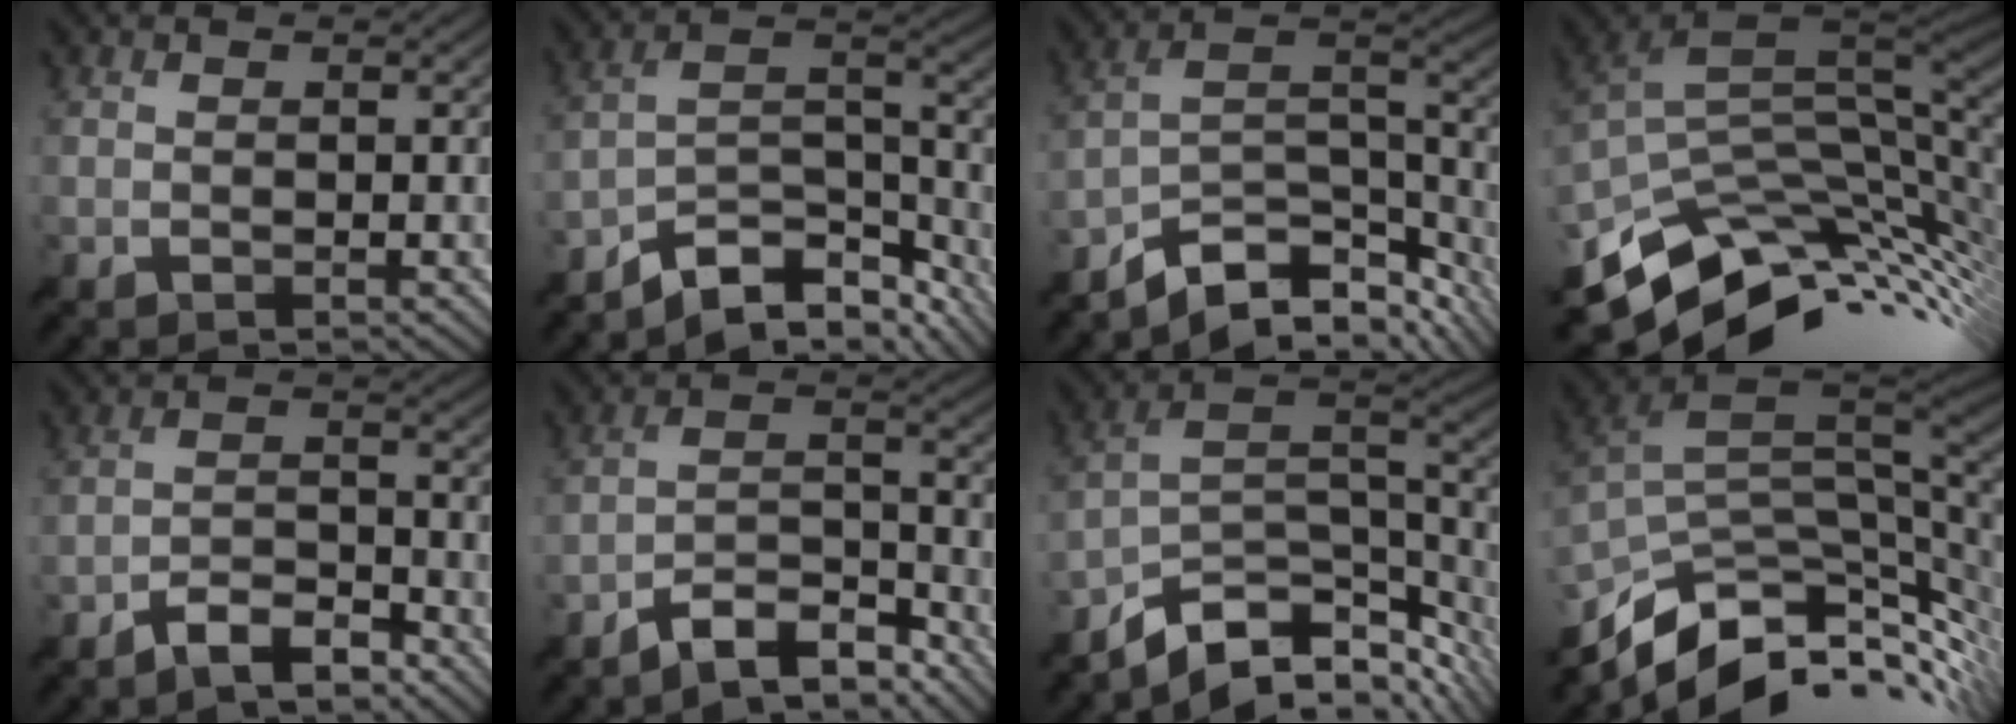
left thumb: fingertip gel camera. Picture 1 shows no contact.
{"total": 11.0, "force": [-8.7, 3.9, 5.5], "torque": [-0.078, -0.006, -0.160]}
{"total": 12.0, "force": [-9.0, 4.5, 6.4], "torque": [-0.104, -0.004, -0.150]}
{"total": 14.4, "force": [-4.0, 8.7, 10.7], "torque": [-0.223, -0.020, -0.066]}
{"total": 5.1, "force": [-4.2, 1.5, 2.4], "torque": [-0.039, 0.002, -0.082]}
{"total": 7.8, "force": [-6.6, 2.3, 3.5], "torque": [-0.058, 0.004, -0.125]}
{"total": 11.7, "force": [-8.0, 4.7, 7.1], "torque": [-0.127, -0.006, -0.129]}
{"total": 13.7, "force": [-5.0, 7.0, 10.6], "torque": [-0.225, -0.022, -0.079]}